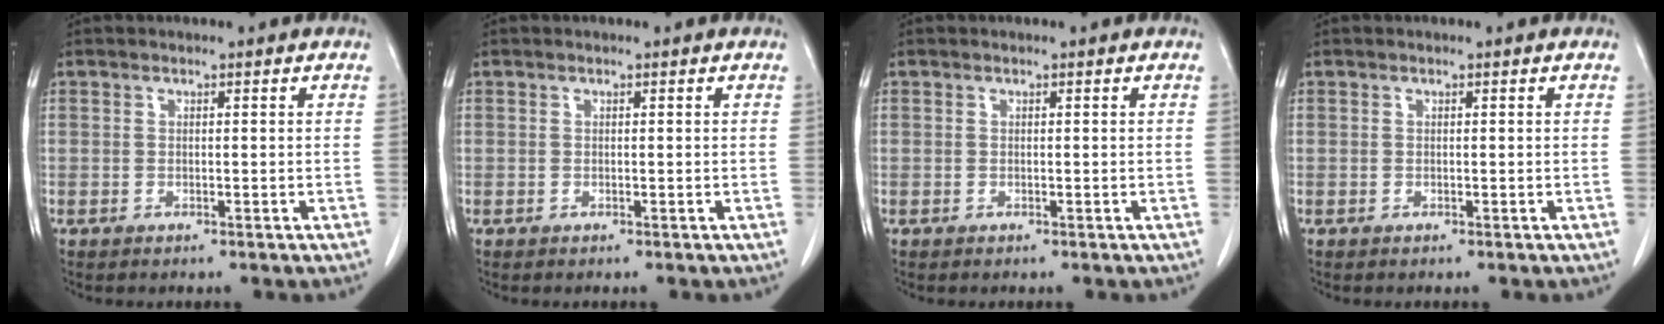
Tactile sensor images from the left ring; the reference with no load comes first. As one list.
[{"total": 0.0}, {"total": 0.0}, {"total": 0.0}]